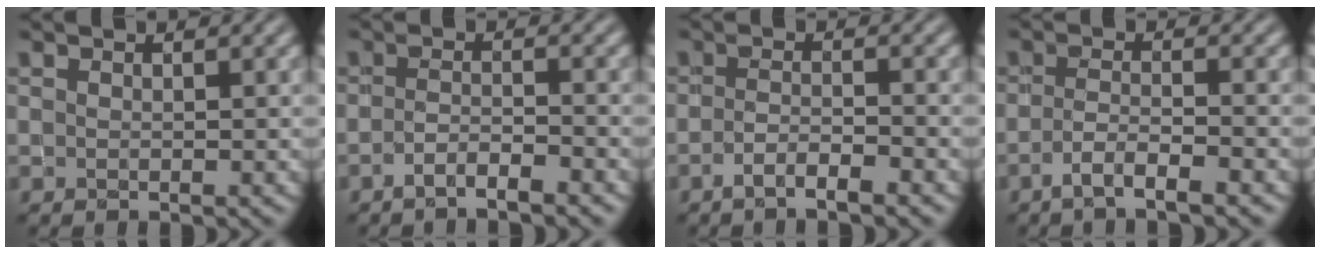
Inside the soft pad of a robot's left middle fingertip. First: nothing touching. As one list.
[{"total": 2.3, "force": [-1.9, 0.4, 1.3], "torque": [-0.024, -0.001, -0.040]}, {"total": 2.5, "force": [-1.9, 0.5, 1.7], "torque": [-0.033, 0.000, -0.040]}, {"total": 3.0, "force": [-2.2, 0.5, 2.1], "torque": [-0.042, 0.000, -0.048]}]